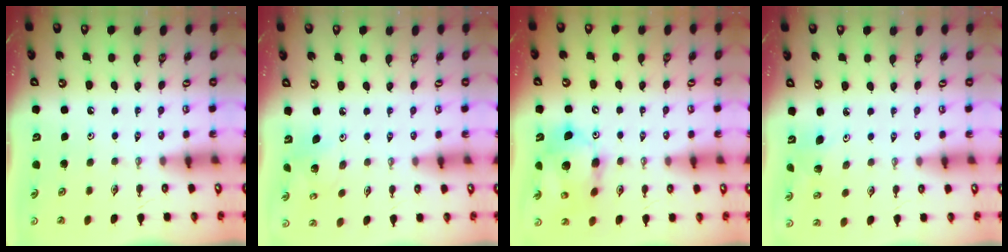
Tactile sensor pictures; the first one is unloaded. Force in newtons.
{"total": 4.4, "press": 4.4, "slide": 0.2}
{"total": 14.1, "press": 13.9, "slide": 2.5}
{"total": 3.3, "press": 2.3, "slide": 2.4}